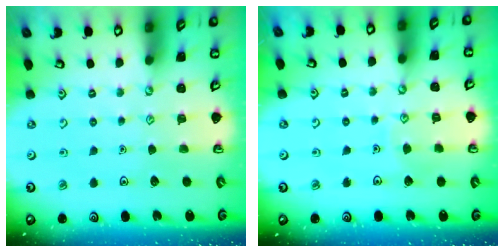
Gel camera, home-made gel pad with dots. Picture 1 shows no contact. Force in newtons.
{"total": 4.8, "press": 4.8, "slide": 0.2}